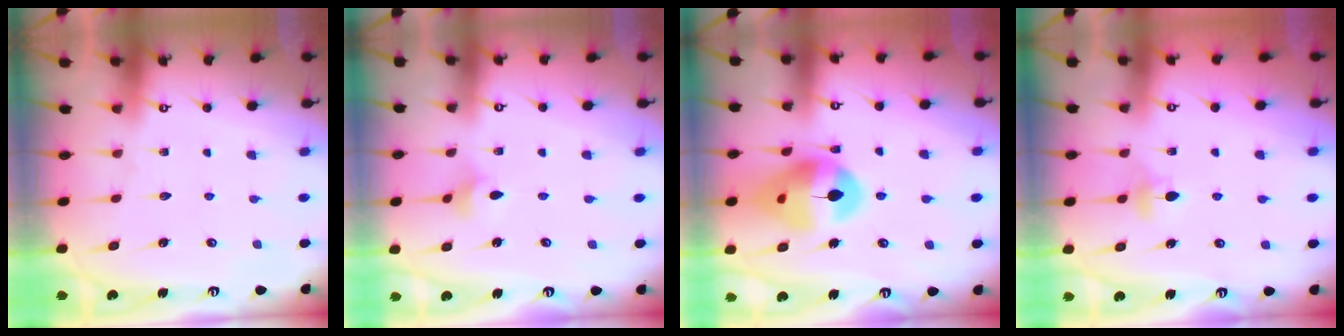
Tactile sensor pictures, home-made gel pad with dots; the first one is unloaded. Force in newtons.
{"total": 3.1, "press": 3.0, "slide": 0.6}
{"total": 15.3, "press": 15.2, "slide": 2.0}
{"total": 4.1, "press": 4.0, "slide": 0.9}